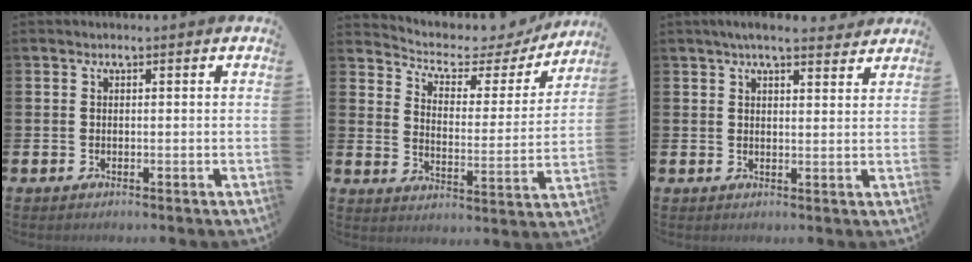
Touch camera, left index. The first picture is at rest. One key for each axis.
{"total": 4.3, "fx": 3.7, "fy": 2.0, "fz": 1.0, "tx": -0.043, "ty": -0.036, "tz": 0.053}
{"total": 4.1, "fx": 3.6, "fy": 0.8, "fz": 1.8, "tx": -0.034, "ty": -0.013, "tz": 0.063}